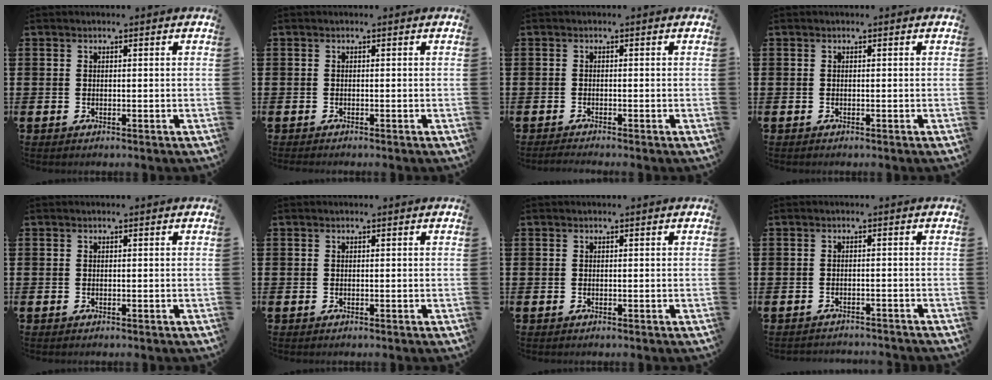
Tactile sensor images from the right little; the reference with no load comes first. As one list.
[{"total": 0.0}, {"total": 0.8, "force": [-0.7, -0.1, 0.4], "torque": [-0.005, -0.003, -0.013]}, {"total": 0.0}, {"total": 0.0}, {"total": 0.0}, {"total": 0.0}, {"total": 0.8, "force": [-0.7, 0.0, -0.1], "torque": [-0.001, 0.006, -0.016]}]